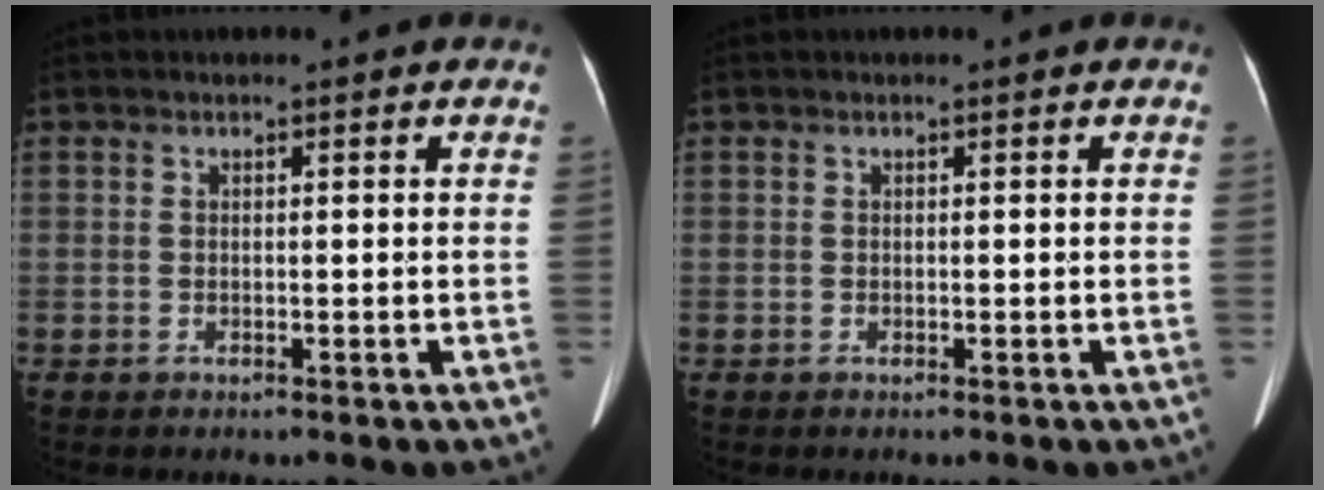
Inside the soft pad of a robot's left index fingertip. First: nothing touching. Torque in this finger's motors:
{"motor_torque": [0.00, 0.00, 0.00, 0.00]}